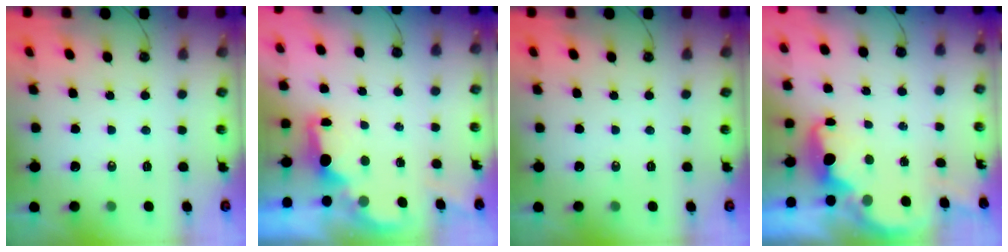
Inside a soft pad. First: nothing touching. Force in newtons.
{"total": 1.9, "press": 1.7, "slide": 0.8}
{"total": 0.0}
{"total": 2.8, "press": 2.8, "slide": 0.6}